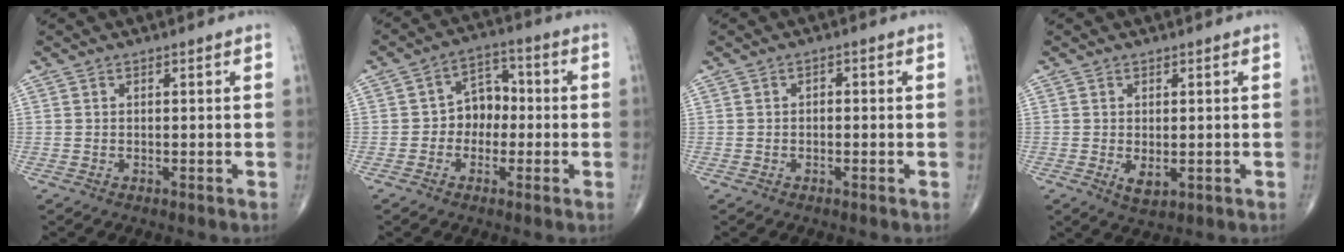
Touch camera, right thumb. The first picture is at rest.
{"total": 6.8, "force": [-0.9, 5.3, 4.1], "torque": [-0.028, 0.030, -0.029]}
{"total": 1.0, "force": [-0.1, 0.7, 0.7], "torque": [0.000, 0.004, -0.007]}
{"total": 2.7, "force": [-0.3, 1.4, 2.3], "torque": [-0.033, -0.007, 0.002]}